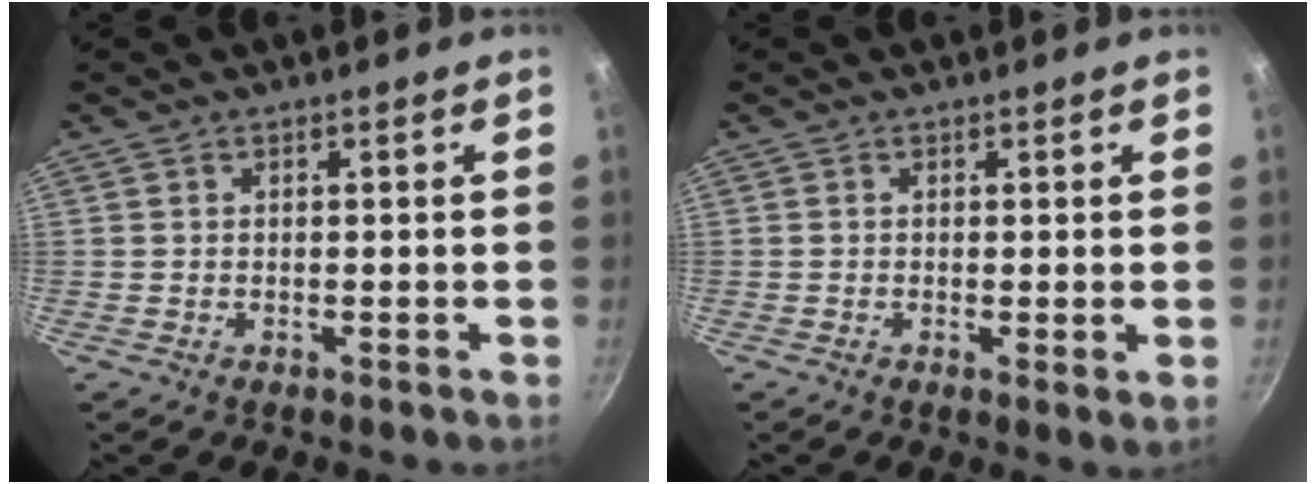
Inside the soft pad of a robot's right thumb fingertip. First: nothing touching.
{"total": 1.6, "force": [0.0, 0.1, 1.6], "torque": [-0.025, -0.008, -0.003]}